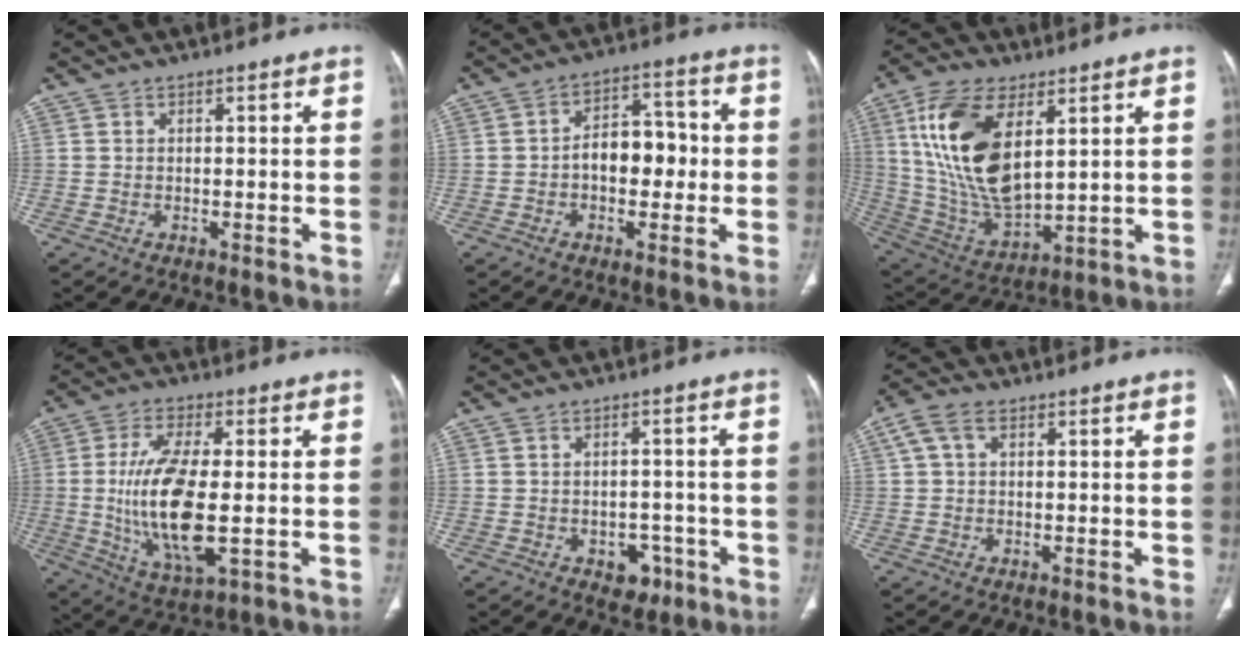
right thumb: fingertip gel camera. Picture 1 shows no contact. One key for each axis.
{"total": 9.3, "fx": -0.9, "fy": 6.0, "fz": 7.1, "tx": -0.074, "ty": 0.035, "tz": -0.022}
{"total": 19.4, "fx": 6.4, "fy": 9.4, "fz": 15.7, "tx": -0.302, "ty": -0.026, "tz": 0.133}
{"total": 15.4, "fx": -0.8, "fy": 5.3, "fz": 14.4, "tx": -0.294, "ty": -0.015, "tz": -0.009}
{"total": 5.2, "fx": -2.5, "fy": 3.6, "fz": 2.7, "tx": -0.011, "ty": 0.019, "tz": -0.027}
{"total": 4.2, "fx": 1.2, "fy": 2.5, "fz": 3.1, "tx": -0.068, "ty": 0.015, "tz": 0.020}